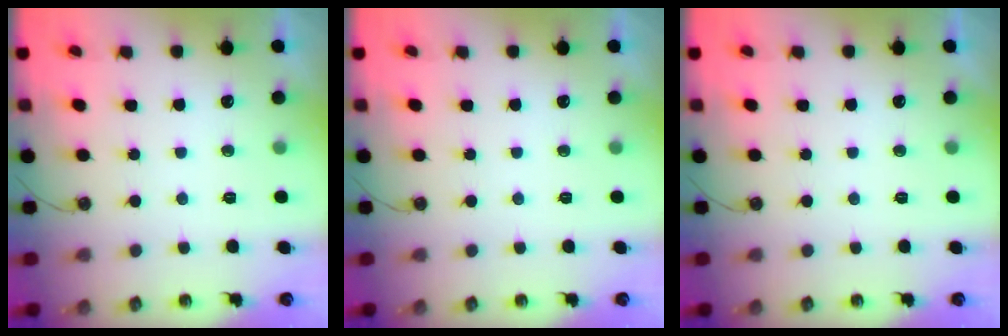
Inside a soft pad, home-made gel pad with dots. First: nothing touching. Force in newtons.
{"total": 0.0}
{"total": 0.0}